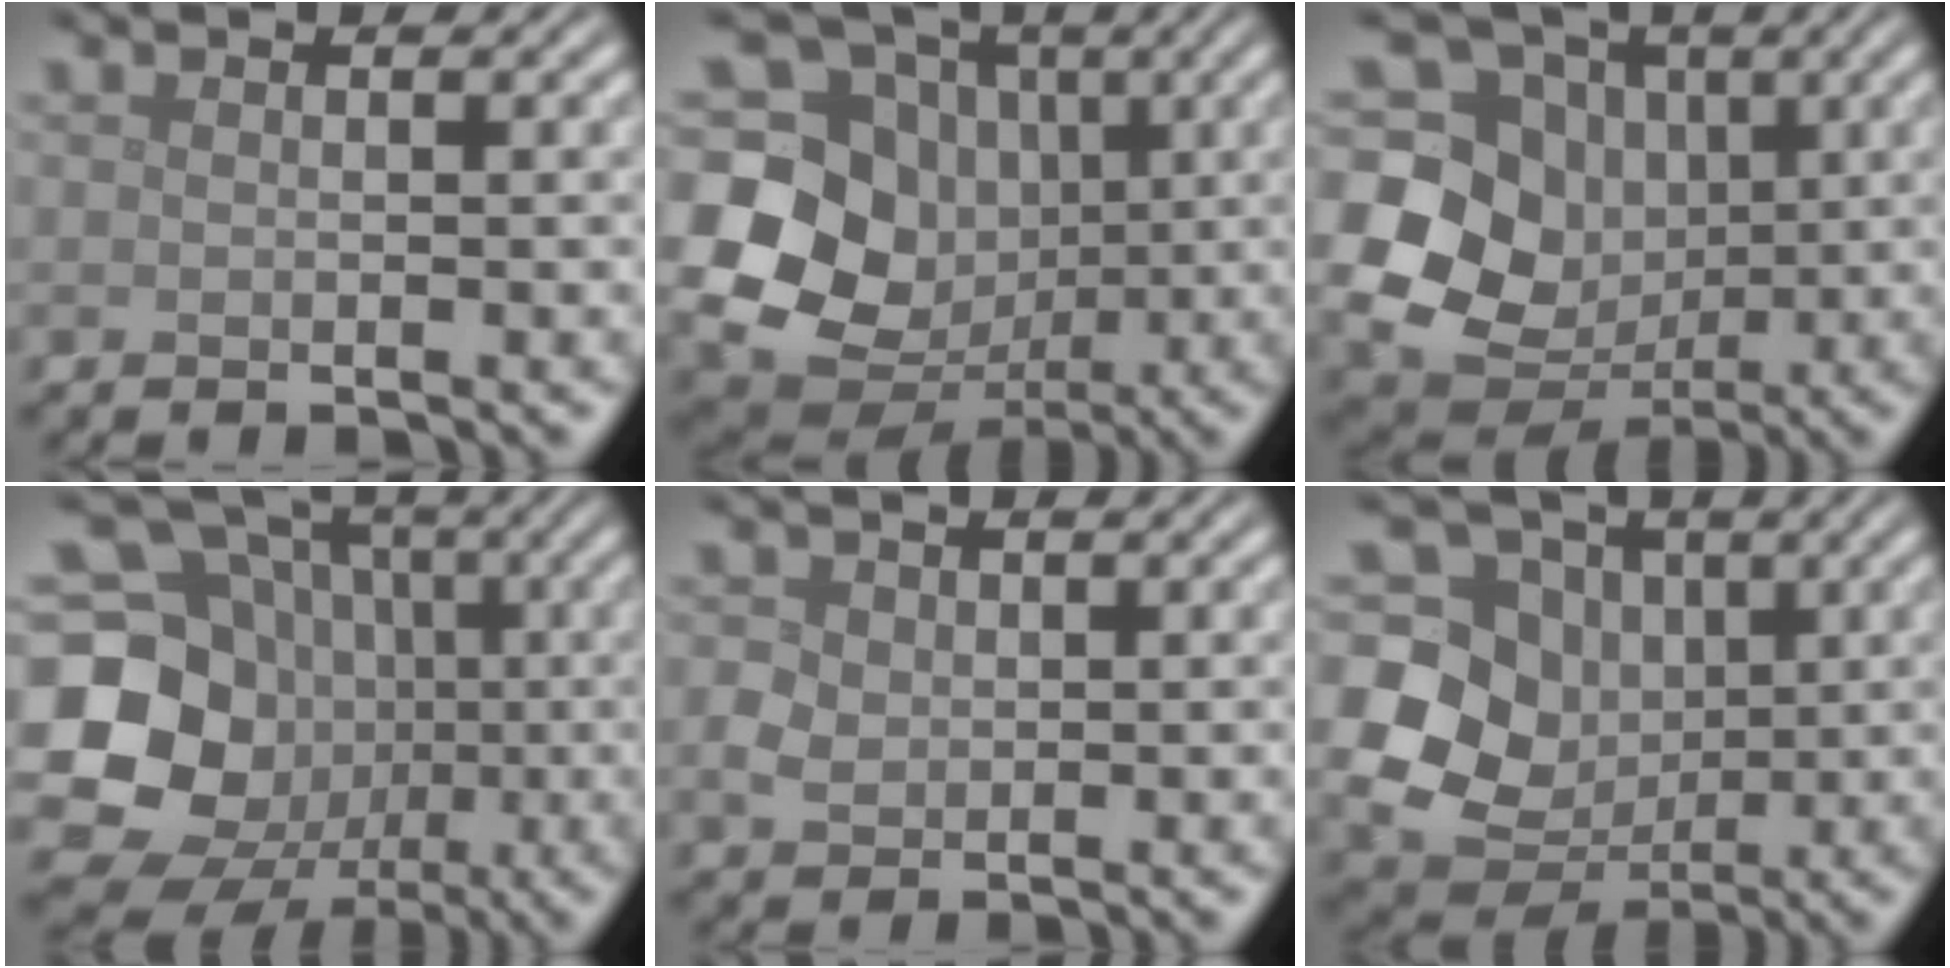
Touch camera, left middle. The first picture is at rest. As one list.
[{"total": 12.6, "force": [-0.2, 10.8, 6.5], "torque": [-0.140, -0.009, -0.011]}, {"total": 11.1, "force": [0.2, 9.5, 5.8], "torque": [-0.127, -0.004, -0.007]}, {"total": 17.9, "force": [-3.4, 16.0, 7.1], "torque": [-0.172, -0.002, -0.086]}, {"total": 2.0, "force": [0.2, 1.8, 0.9], "torque": [-0.022, -0.001, 0.003]}, {"total": 9.7, "force": [0.4, 8.4, 4.9], "torque": [-0.103, -0.006, -0.008]}]